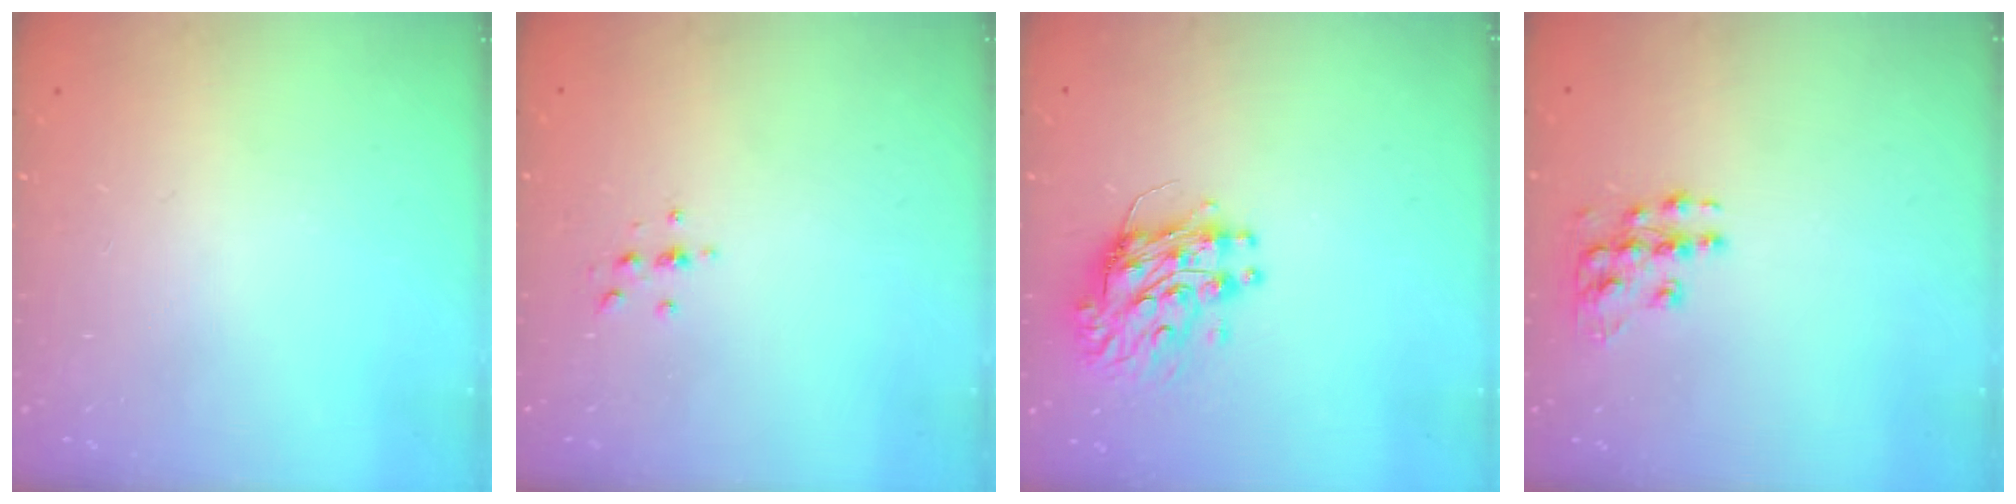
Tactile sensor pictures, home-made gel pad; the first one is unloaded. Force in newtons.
{"total": 2.3, "press": 2.2, "slide": 0.2}
{"total": 10.1, "press": 10.1, "slide": 1.0}
{"total": 10.0, "press": 10.0, "slide": 0.7}